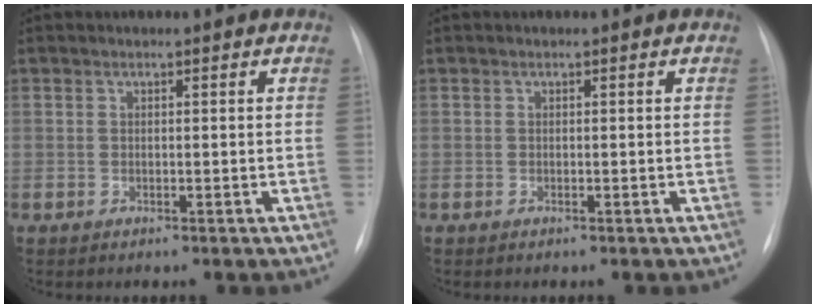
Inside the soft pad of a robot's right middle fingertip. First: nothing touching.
{"total": 0.0}